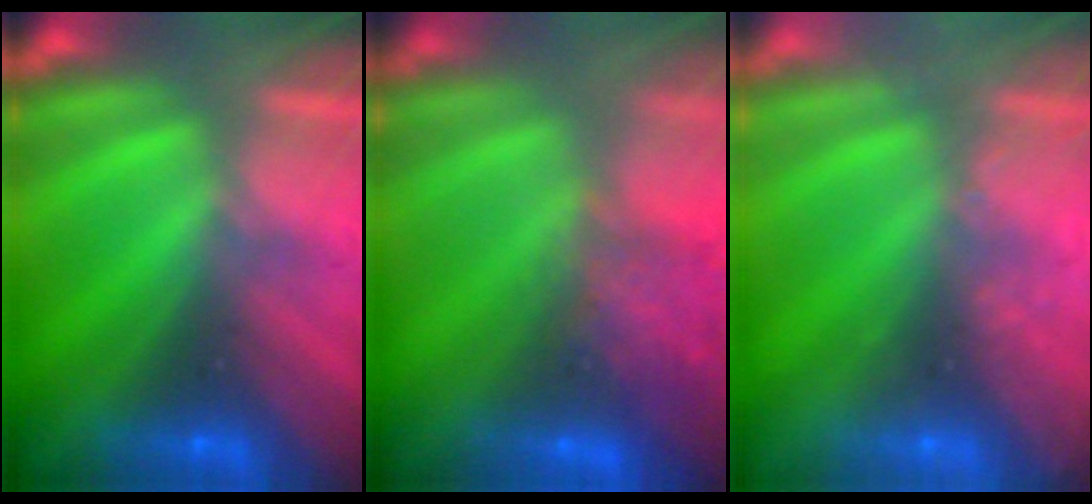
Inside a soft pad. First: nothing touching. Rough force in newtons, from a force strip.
{"total": 7.8}
{"total": 2.3}